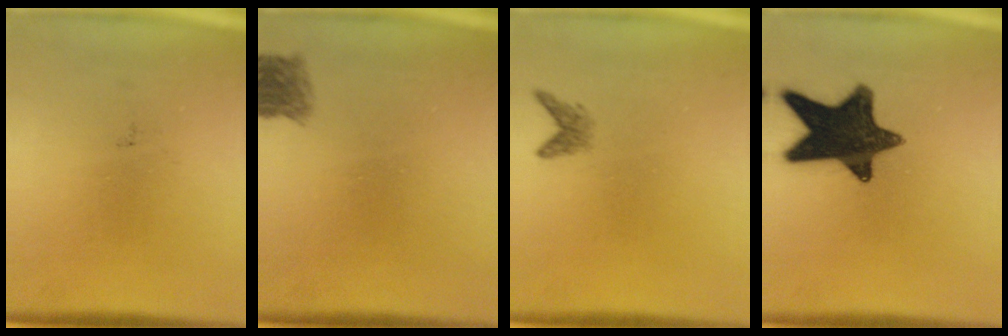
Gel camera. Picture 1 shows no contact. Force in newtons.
{"total": 2.6}
{"total": 1.4}
{"total": 15.2}